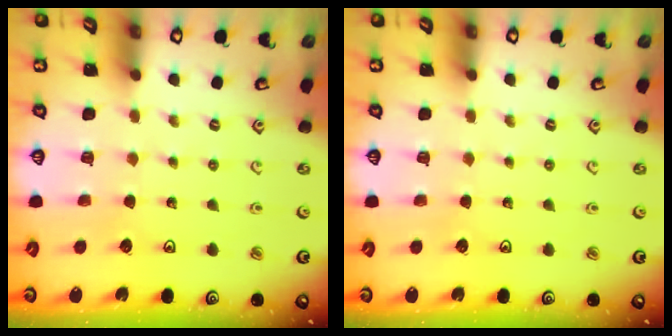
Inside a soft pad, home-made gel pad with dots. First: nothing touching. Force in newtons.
{"total": 0.0}